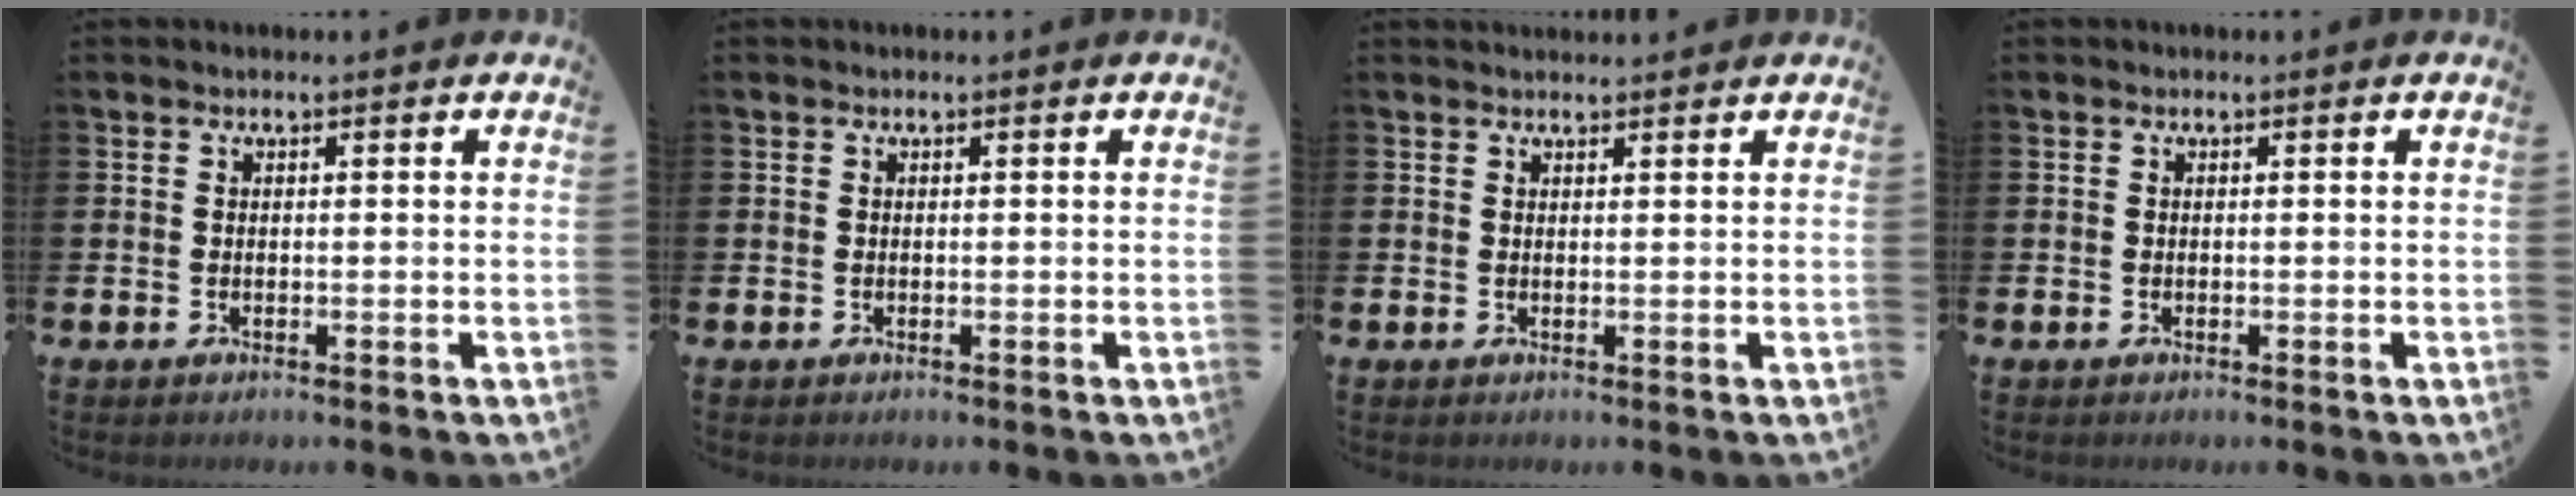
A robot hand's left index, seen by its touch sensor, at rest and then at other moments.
{"total": 0.0}
{"total": 1.1, "force": [1.1, 0.1, 0.1], "torque": [0.009, -0.004, 0.018]}
{"total": 0.0}